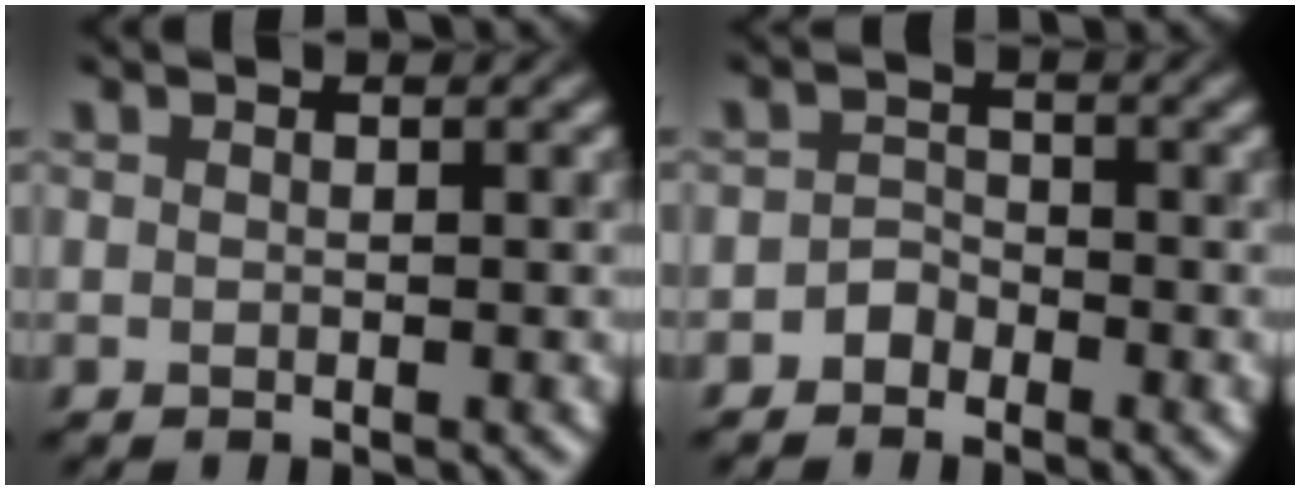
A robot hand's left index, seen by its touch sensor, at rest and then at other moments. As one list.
[{"total": 1.2, "force": [-0.9, 0.8, 0.1], "torque": [0.001, 0.012, -0.018]}]